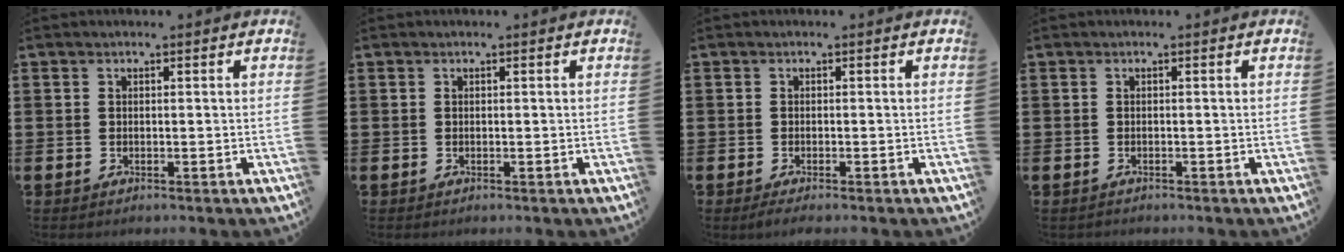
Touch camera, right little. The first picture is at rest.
{"total": 0.0}
{"total": 1.0, "force": [-0.8, 0.1, 0.6], "torque": [-0.011, -0.002, -0.016]}
{"total": 0.6, "force": [-0.6, 0.1, -0.1], "torque": [0.000, -0.001, -0.013]}